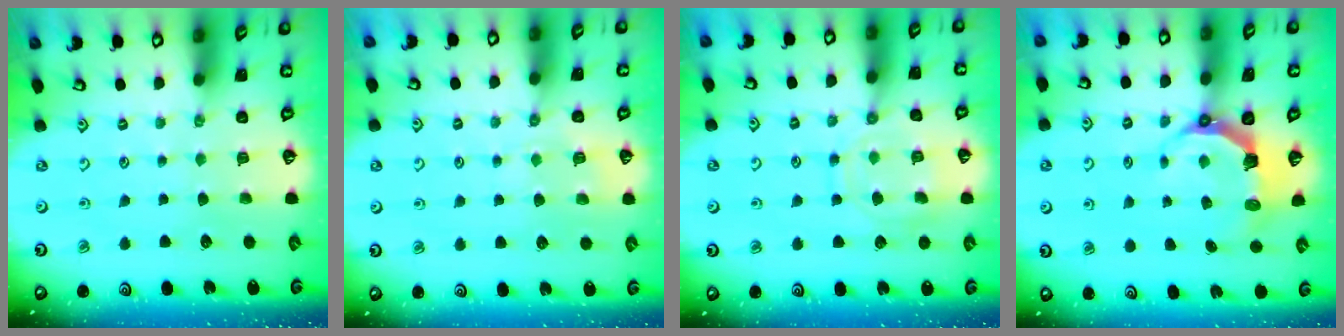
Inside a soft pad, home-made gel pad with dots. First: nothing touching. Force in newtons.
{"total": 5.6, "press": 5.5, "slide": 0.9}
{"total": 12.0, "press": 11.9, "slide": 1.1}
{"total": 7.0, "press": 5.3, "slide": 4.5}